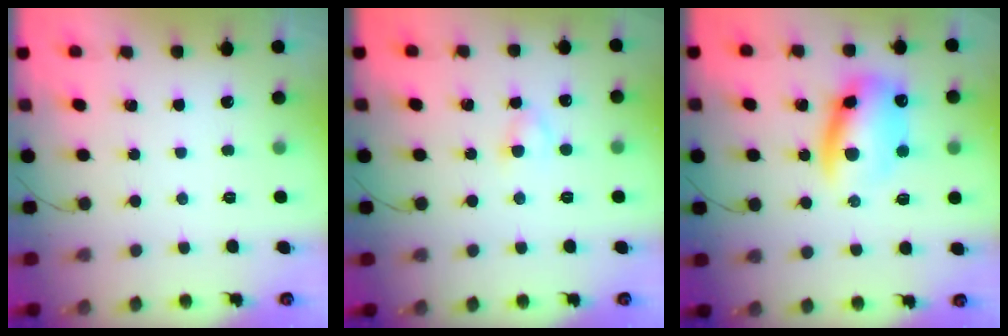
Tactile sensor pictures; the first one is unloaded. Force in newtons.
{"total": 3.0, "press": 2.8, "slide": 0.9}
{"total": 12.2, "press": 11.9, "slide": 2.6}